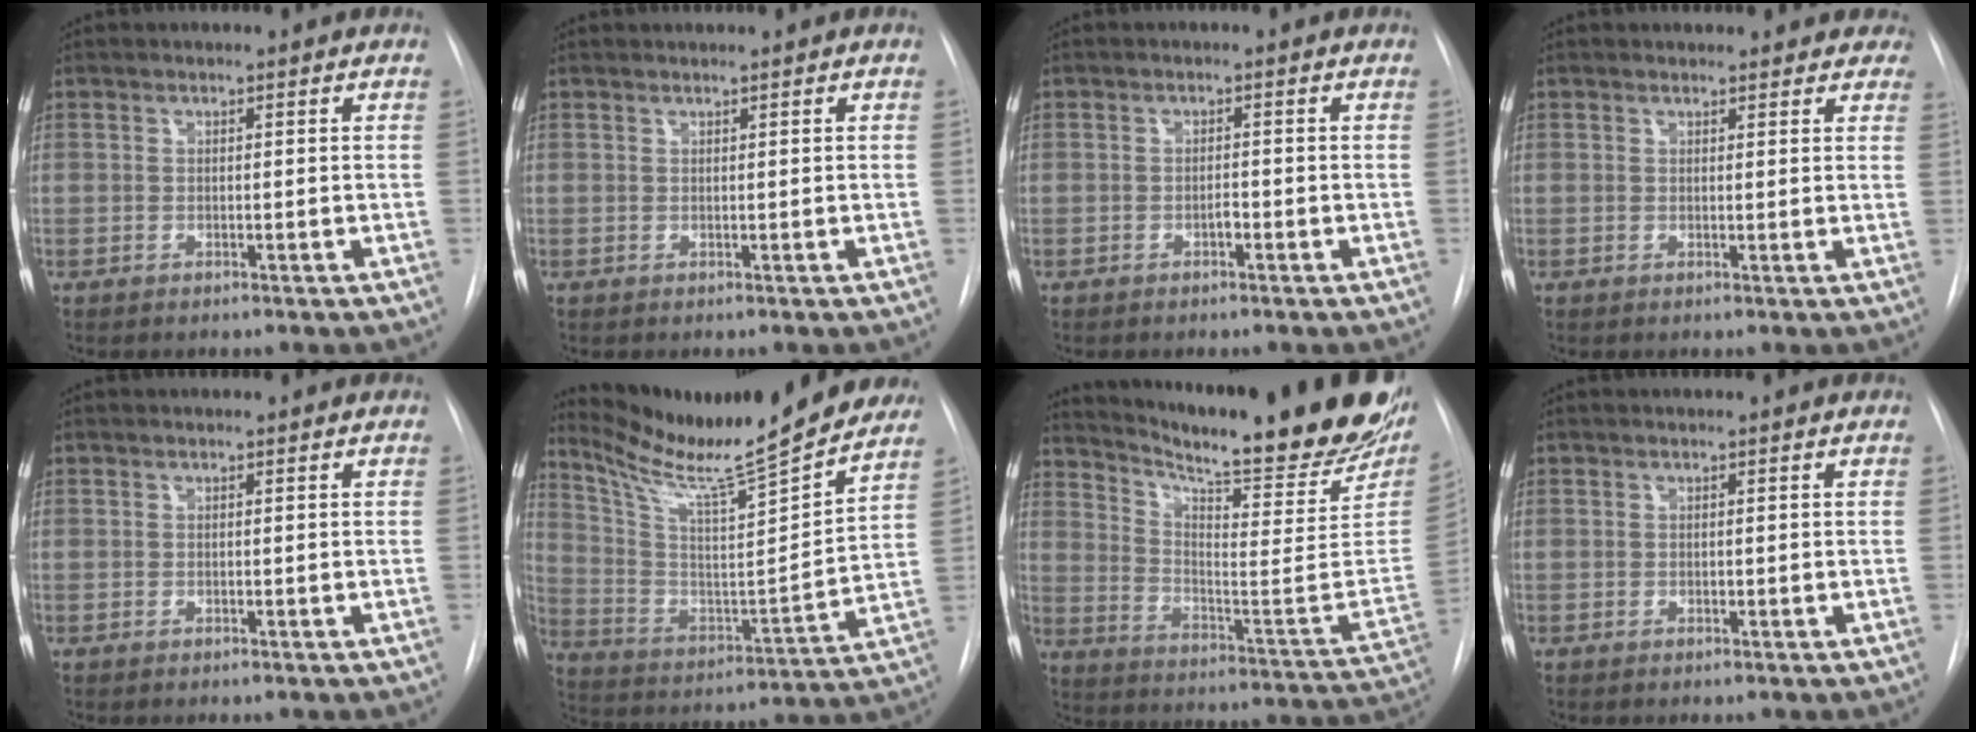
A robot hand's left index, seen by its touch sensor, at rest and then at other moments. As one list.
[{"total": 0.0}, {"total": 1.3, "force": [-1.2, 0.2, 0.5], "torque": [-0.006, -0.004, -0.022]}, {"total": 8.1, "force": [7.4, 3.0, 1.5], "torque": [0.017, -0.003, 0.059]}, {"total": 0.0}, {"total": 22.6, "force": [19.9, 1.4, 10.7], "torque": [-0.186, -0.047, 0.304]}, {"total": 30.3, "force": [23.5, 4.0, 18.8], "torque": [-0.271, -0.075, 0.312]}, {"total": 0.6, "force": [-0.6, 0.1, 0.0], "torque": [0.002, -0.006, -0.014]}]